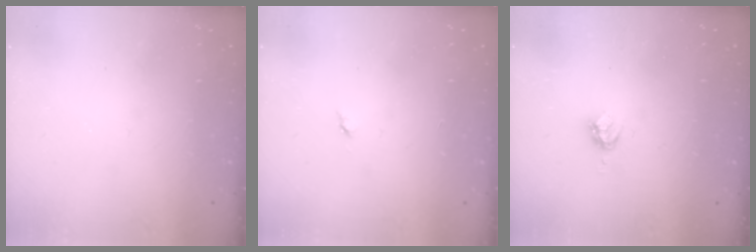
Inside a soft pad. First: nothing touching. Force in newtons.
{"total": 2.8, "press": 2.8, "slide": 0.4}
{"total": 4.5, "press": 4.5, "slide": 0.5}